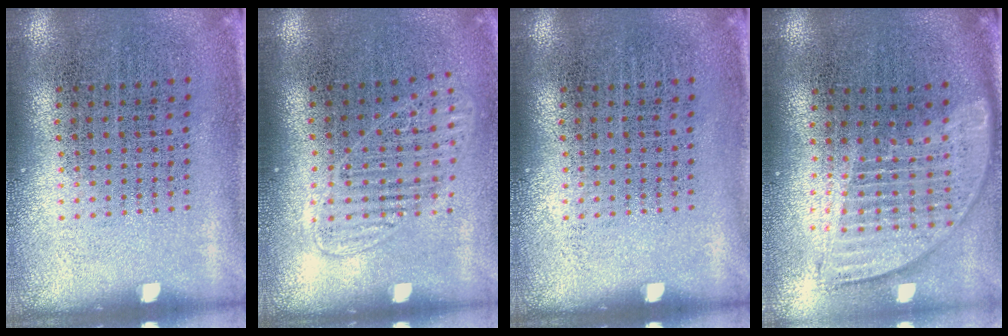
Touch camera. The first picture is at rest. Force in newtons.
{"total": 1.3, "press": 1.2, "slide": 0.7}
{"total": 0.0}
{"total": 1.8, "press": 1.5, "slide": 1.0}